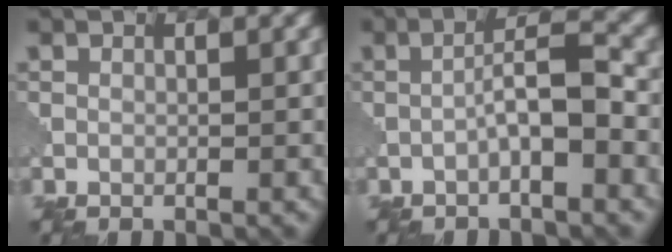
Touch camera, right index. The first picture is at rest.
{"total": 3.6, "force": [-1.2, 0.6, 3.4], "torque": [-0.059, 0.016, -0.029]}